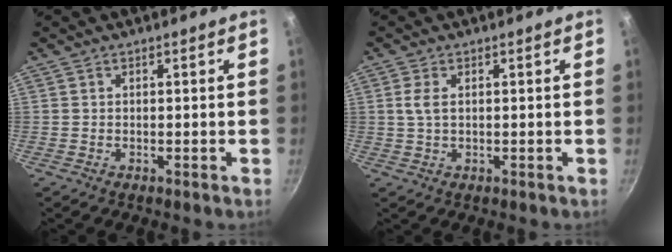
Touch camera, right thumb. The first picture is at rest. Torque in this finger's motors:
{"motor_torque": [-0.58, -0.05, 0.57, -0.04, 0.02]}